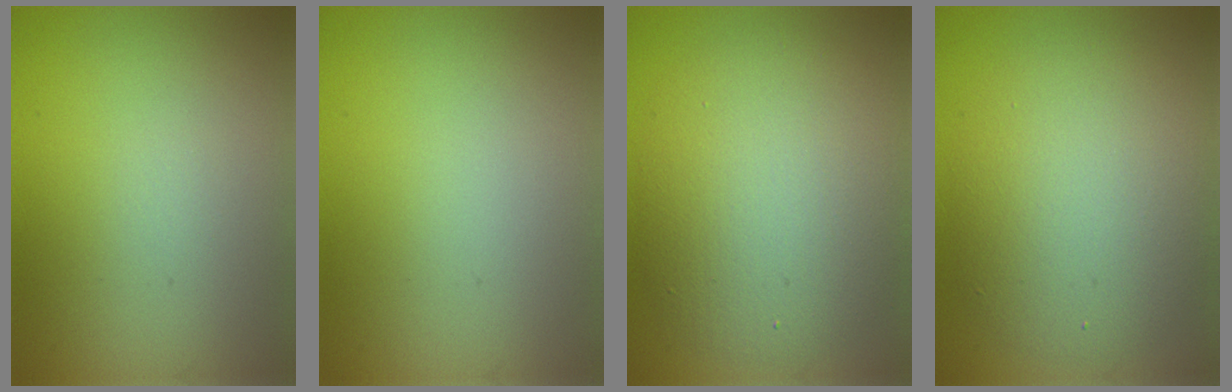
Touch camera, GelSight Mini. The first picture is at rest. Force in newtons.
{"total": 0.0}
{"total": 8.0, "press": 7.9, "slide": 0.8}
{"total": 6.8, "press": 6.8, "slide": 0.7}